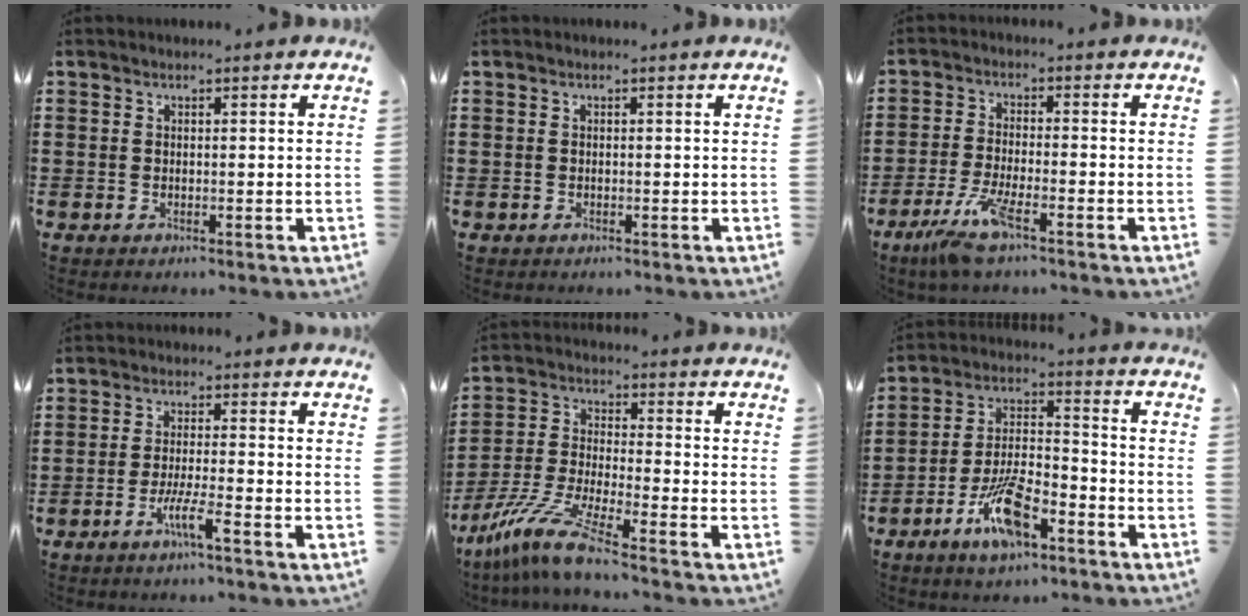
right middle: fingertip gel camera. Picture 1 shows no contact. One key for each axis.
{"total": 0.0}
{"total": 6.4, "fx": -4.3, "fy": 0.8, "fz": 4.7, "tx": -0.107, "ty": -0.017, "tz": -0.081}
{"total": 4.2, "fx": -2.6, "fy": 0.1, "fz": 3.3, "tx": -0.060, "ty": -0.003, "tz": -0.048}
{"total": 9.2, "fx": -7.2, "fy": 0.2, "fz": 5.6, "tx": -0.135, "ty": -0.010, "tz": -0.151}
{"total": 9.4, "fx": -5.2, "fy": 3.4, "fz": 7.1, "tx": -0.156, "ty": 0.003, "tz": -0.097}